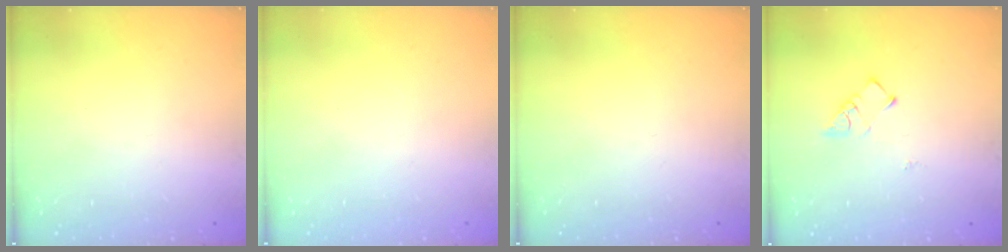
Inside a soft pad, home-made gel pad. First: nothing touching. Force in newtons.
{"total": 1.7, "press": 1.7, "slide": 0.1}
{"total": 0.0}
{"total": 4.3, "press": 4.3, "slide": 0.1}